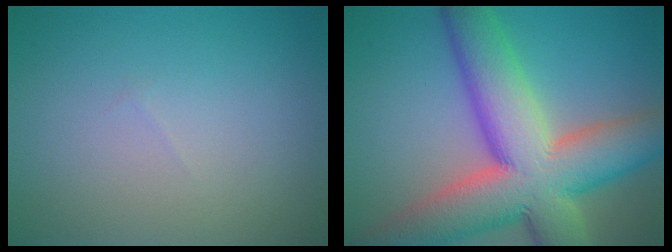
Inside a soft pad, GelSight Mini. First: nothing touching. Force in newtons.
{"total": 13.9, "press": 13.8, "slide": 1.1}